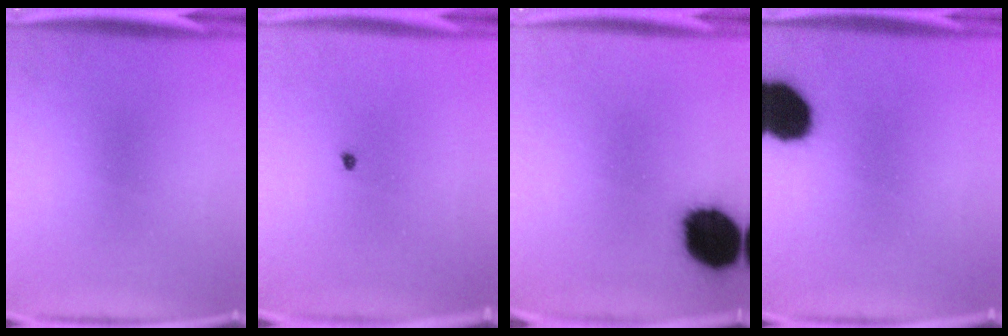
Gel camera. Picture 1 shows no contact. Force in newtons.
{"total": 0.6}
{"total": 17.9}
{"total": 14.0}